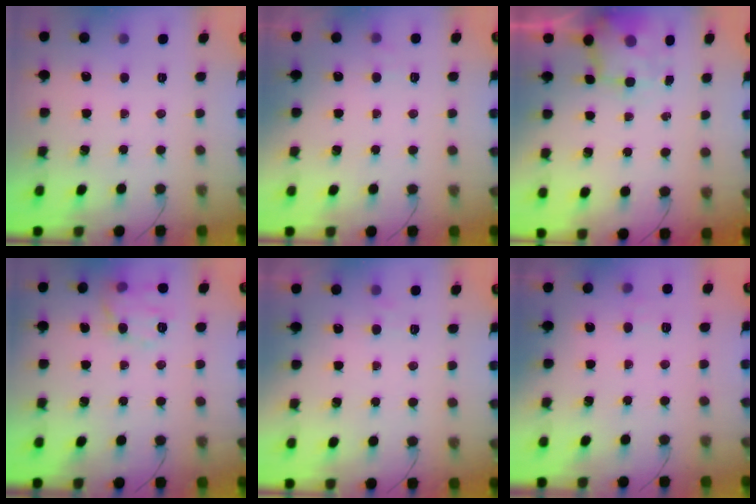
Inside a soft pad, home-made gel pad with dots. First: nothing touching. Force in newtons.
{"total": 2.2, "press": 1.8, "slide": 1.3}
{"total": 3.1, "press": 3.0, "slide": 0.7}
{"total": 8.9, "press": 8.9, "slide": 0.7}
{"total": 4.2, "press": 4.1, "slide": 1.1}
{"total": 2.8, "press": 2.5, "slide": 1.3}